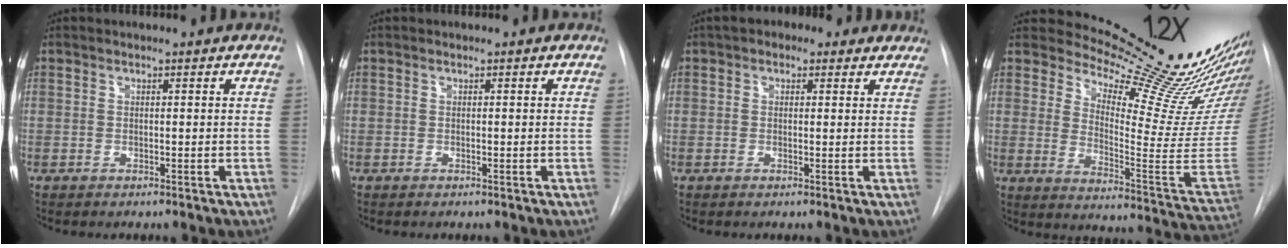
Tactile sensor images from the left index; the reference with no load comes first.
{"total": 0.0}
{"total": 4.3, "force": [2.9, 2.5, 2.0], "torque": [-0.015, 0.026, 0.036]}
{"total": 23.6, "force": [21.0, 2.9, 10.4], "torque": [-0.142, -0.121, 0.264]}